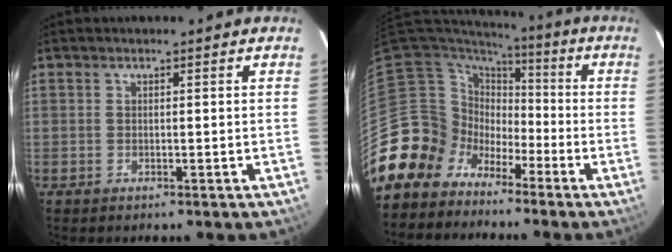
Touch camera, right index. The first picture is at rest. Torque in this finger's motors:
{"motor_torque": [0.68, -0.87, -0.35, -0.21]}